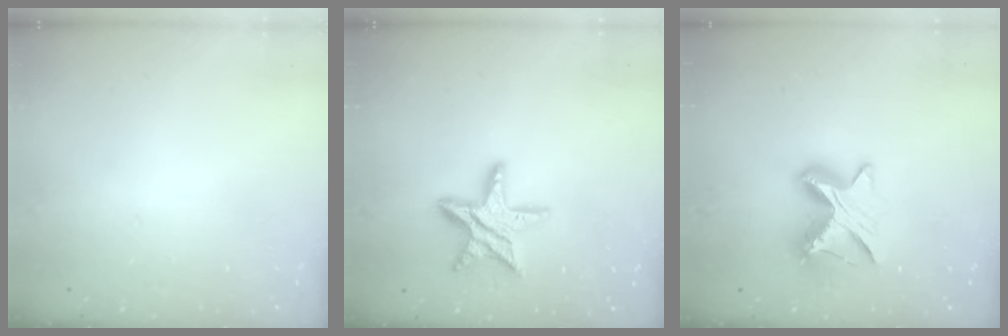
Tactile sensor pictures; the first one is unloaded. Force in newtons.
{"total": 15.2, "press": 15.1, "slide": 1.3}
{"total": 9.6, "press": 9.6, "slide": 0.6}